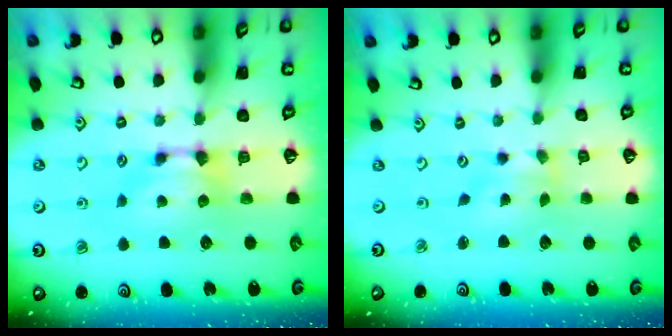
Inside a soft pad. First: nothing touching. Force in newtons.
{"total": 1.7, "press": 1.3, "slide": 1.1}